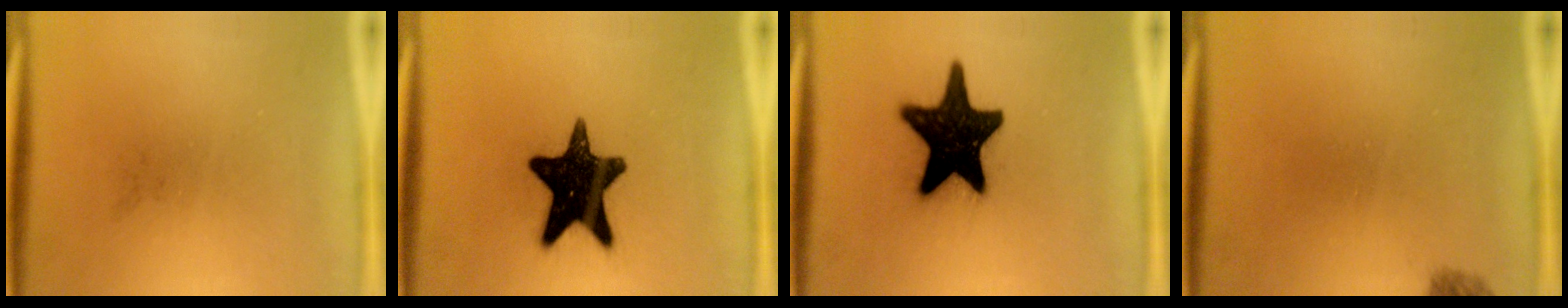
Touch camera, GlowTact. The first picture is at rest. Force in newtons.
{"total": 16.5}
{"total": 19.7}
{"total": 1.4}